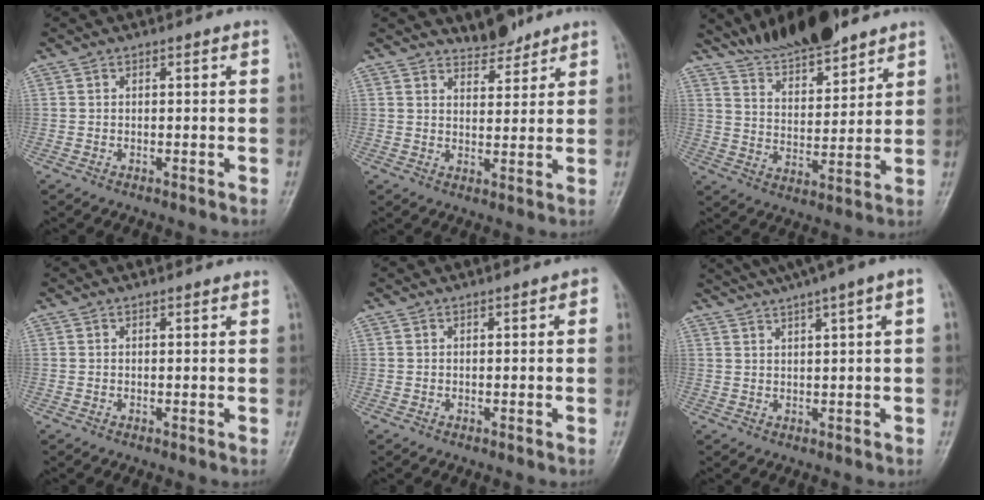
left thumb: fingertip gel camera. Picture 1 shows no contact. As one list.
[{"total": 4.3, "force": [4.0, 1.5, 0.6], "torque": [0.011, -0.034, 0.068]}, {"total": 12.0, "force": [10.4, 3.1, 5.2], "torque": [-0.062, -0.060, 0.187]}, {"total": 1.0, "force": [0.9, 0.1, 0.4], "torque": [-0.002, 0.004, 0.015]}, {"total": 1.6, "force": [0.6, 0.6, 1.3], "torque": [-0.013, 0.005, 0.004]}, {"total": 10.2, "force": [6.4, 0.7, 8.0], "torque": [-0.125, 0.023, 0.095]}]